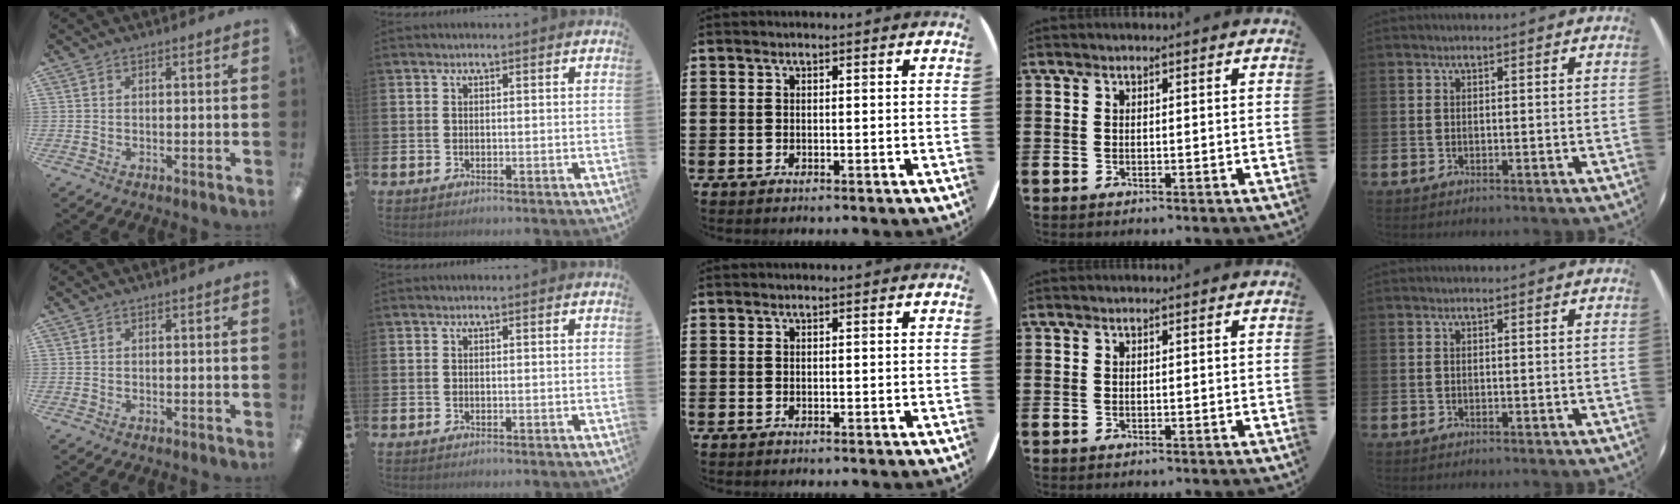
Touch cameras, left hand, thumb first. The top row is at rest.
{}